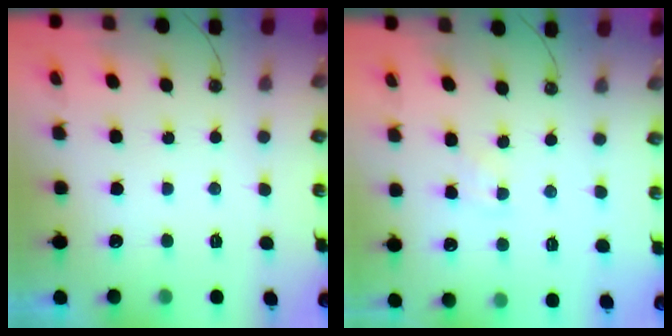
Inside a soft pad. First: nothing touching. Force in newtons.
{"total": 2.7, "press": 2.7, "slide": 0.3}